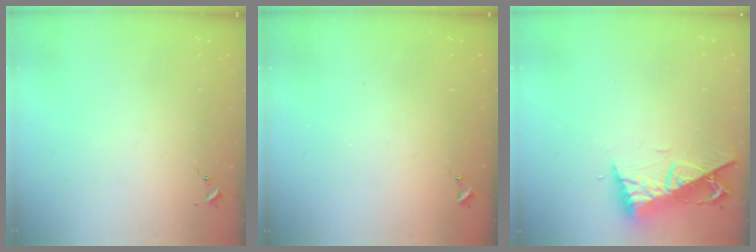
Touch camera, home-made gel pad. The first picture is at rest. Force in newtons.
{"total": 0.0}
{"total": 9.4, "press": 9.3, "slide": 1.3}